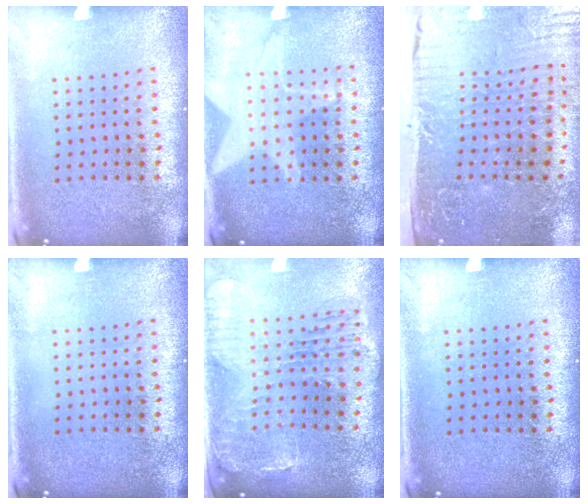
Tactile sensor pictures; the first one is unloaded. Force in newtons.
{"total": 0.5, "press": 0.5, "slide": 0.0}
{"total": 4.7, "press": 4.2, "slide": 2.3}
{"total": 0.0}
{"total": 1.4, "press": 1.4, "slide": 0.4}
{"total": 0.0}